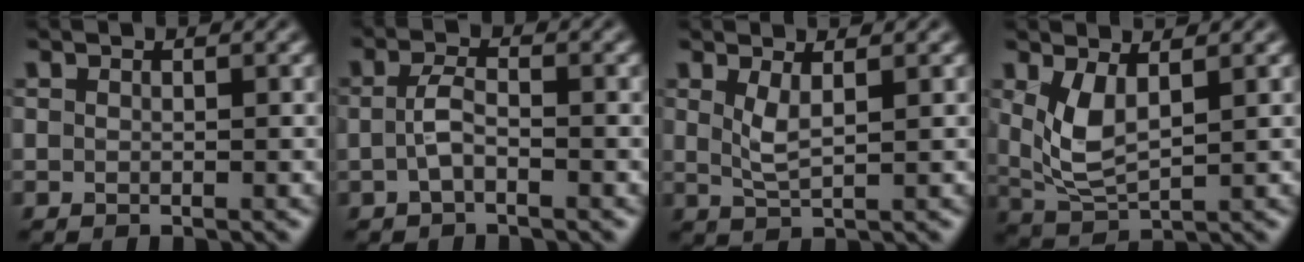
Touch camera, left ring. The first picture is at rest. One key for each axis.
{"total": 2.0, "fx": -0.5, "fy": 0.8, "fz": 1.8, "tx": -0.040, "ty": 0.004, "tz": -0.015}
{"total": 2.1, "fx": 0.9, "fy": 0.5, "fz": 1.8, "tx": -0.041, "ty": -0.006, "tz": 0.021}
{"total": 4.0, "fx": 1.2, "fy": 1.8, "fz": 3.4, "tx": -0.082, "ty": -0.007, "tz": 0.031}